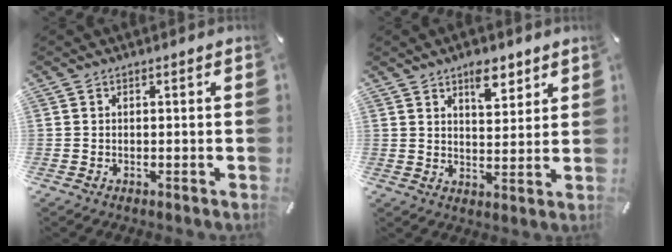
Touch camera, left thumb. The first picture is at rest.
{"total": 7.1, "force": [5.0, 3.5, 3.7], "torque": [-0.036, -0.028, 0.082]}